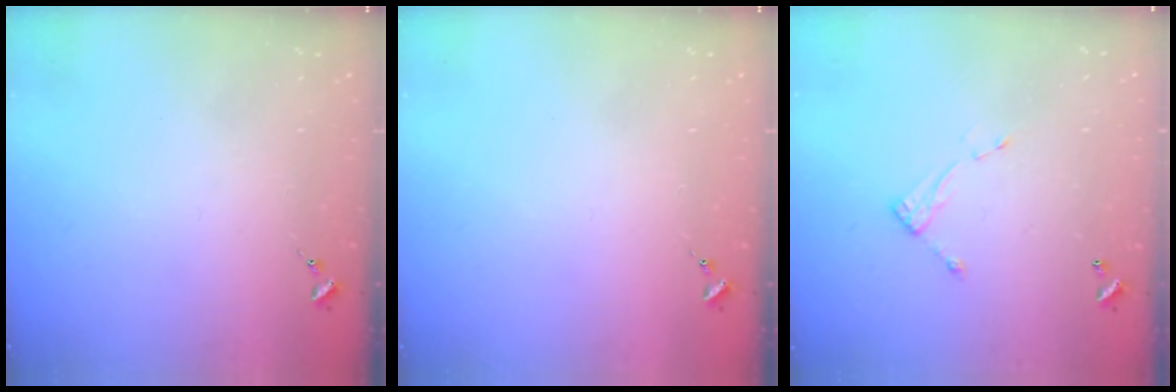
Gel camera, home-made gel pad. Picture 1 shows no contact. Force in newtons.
{"total": 0.0}
{"total": 5.0, "press": 4.9, "slide": 0.2}